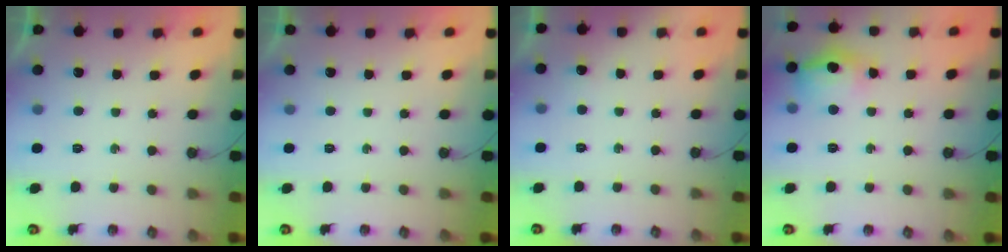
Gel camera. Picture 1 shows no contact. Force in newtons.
{"total": 0.0}
{"total": 2.9, "press": 2.8, "slide": 0.6}
{"total": 14.0, "press": 13.9, "slide": 1.5}